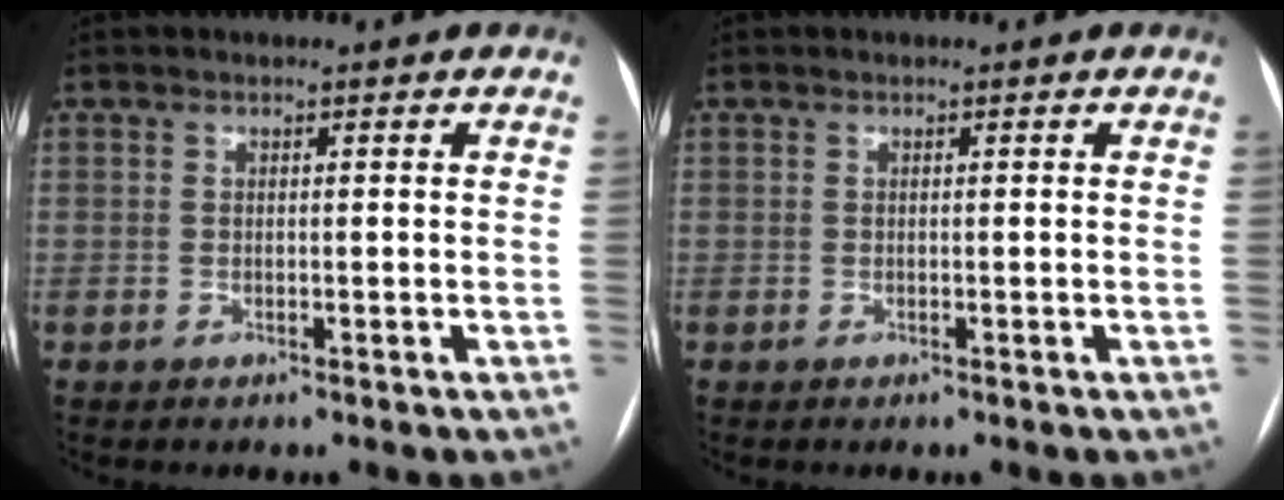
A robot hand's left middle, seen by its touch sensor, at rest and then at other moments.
{"total": 0.0}